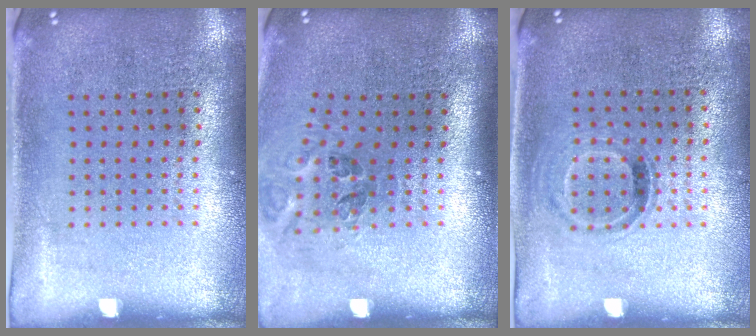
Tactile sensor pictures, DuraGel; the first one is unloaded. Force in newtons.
{"total": 1.2, "press": 0.9, "slide": 0.7}
{"total": 0.8, "press": 0.7, "slide": 0.4}